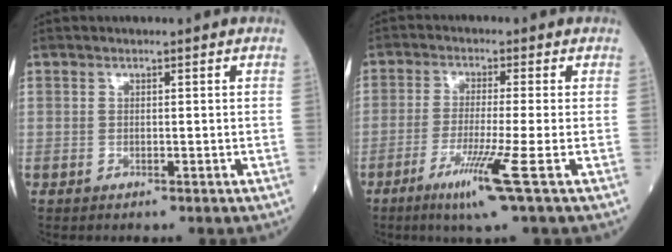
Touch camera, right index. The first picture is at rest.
{"total": 7.4, "force": [-3.5, -1.5, 6.3], "torque": [-0.119, -0.025, -0.066]}